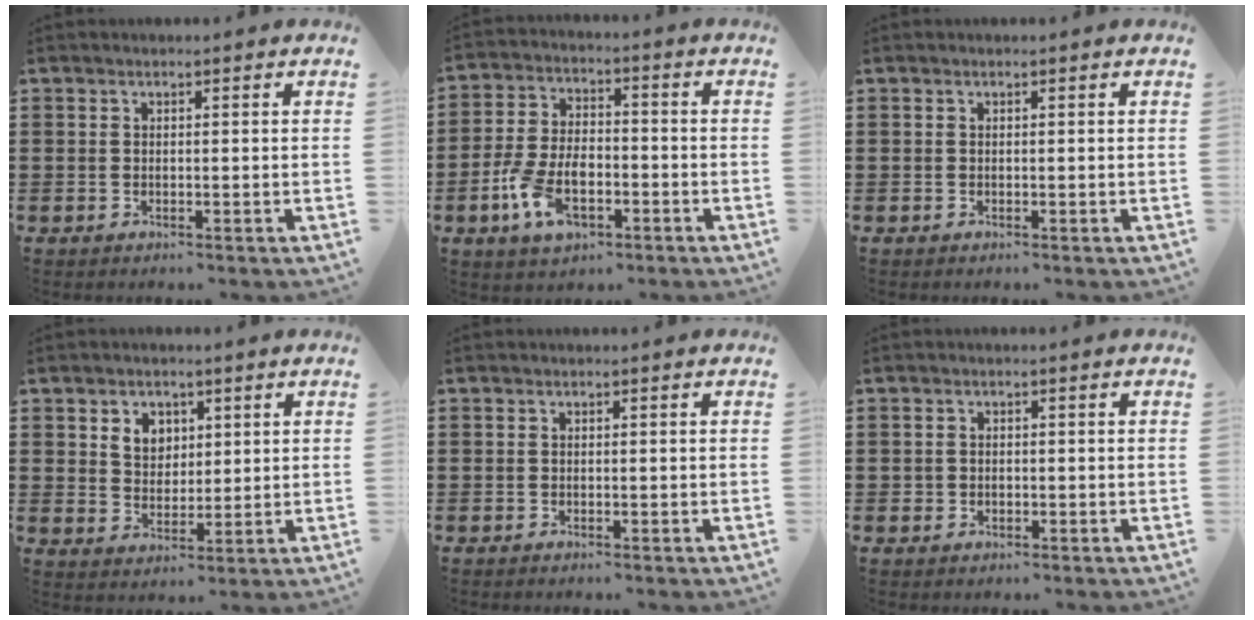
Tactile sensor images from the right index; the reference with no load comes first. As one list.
[{"total": 8.4, "force": [-3.3, 4.6, 6.2], "torque": [-0.144, 0.002, -0.064]}, {"total": 0.0}, {"total": 4.3, "force": [2.1, 3.4, 1.5], "torque": [-0.044, 0.013, 0.039]}, {"total": 0.0}, {"total": 1.1, "force": [-0.3, 1.0, 0.2], "torque": [-0.008, 0.004, -0.007]}]